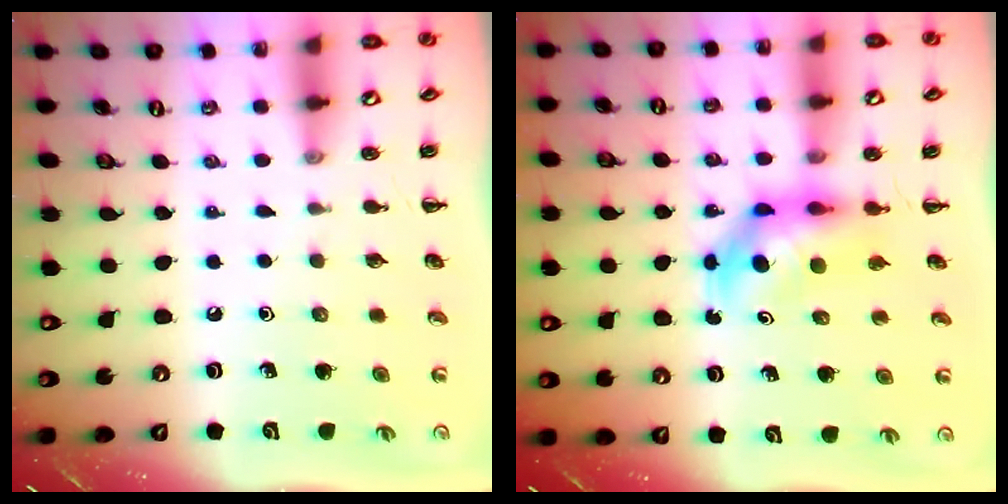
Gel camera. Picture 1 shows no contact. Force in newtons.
{"total": 5.6, "press": 5.6, "slide": 0.8}